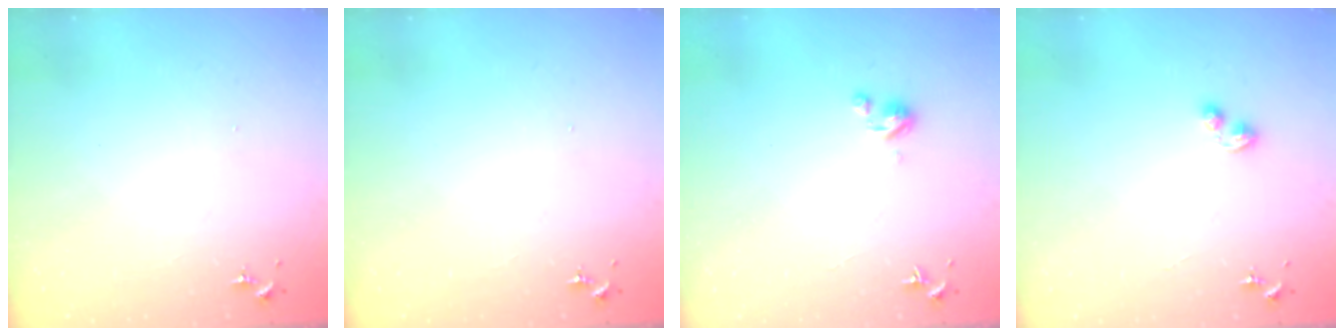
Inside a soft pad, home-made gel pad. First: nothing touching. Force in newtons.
{"total": 0.0}
{"total": 3.1, "press": 3.1, "slide": 0.3}
{"total": 2.8, "press": 2.8, "slide": 0.5}